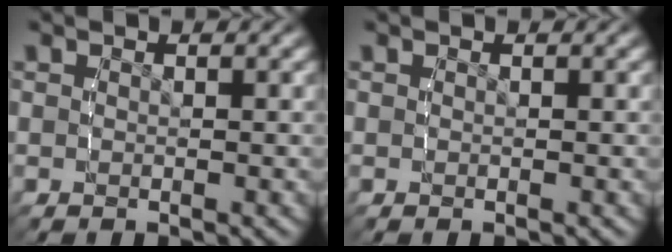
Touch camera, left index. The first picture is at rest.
{"total": 0.0}